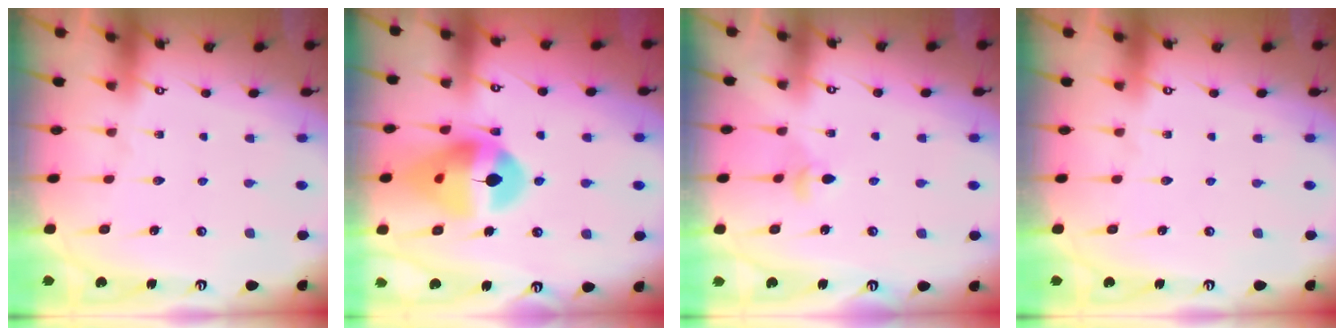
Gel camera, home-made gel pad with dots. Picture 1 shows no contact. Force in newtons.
{"total": 14.5, "press": 14.4, "slide": 1.5}
{"total": 3.6, "press": 3.6, "slide": 0.7}
{"total": 0.0}